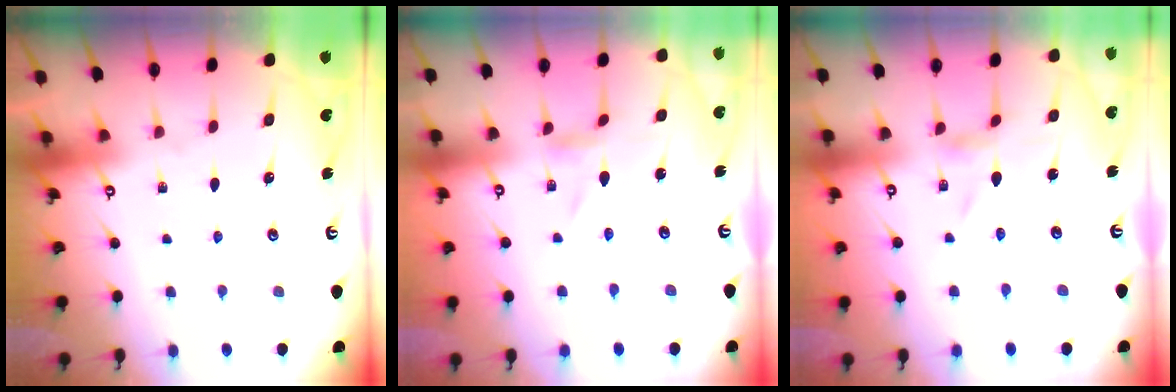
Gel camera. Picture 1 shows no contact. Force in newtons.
{"total": 0.0}
{"total": 0.0}